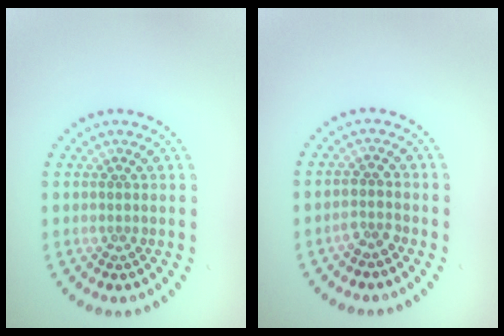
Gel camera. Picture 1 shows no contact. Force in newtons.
{"total": 1.3, "press": 1.2, "slide": 0.6}